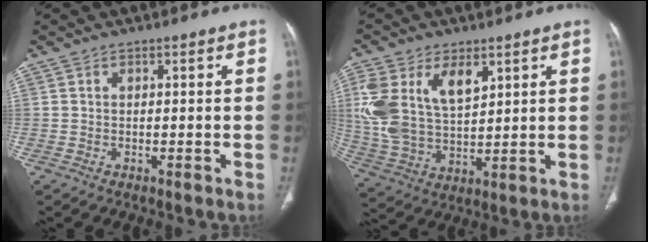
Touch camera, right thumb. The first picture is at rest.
{"total": 15.8, "force": [5.9, 9.0, 11.5], "torque": [-0.232, -0.012, 0.128]}